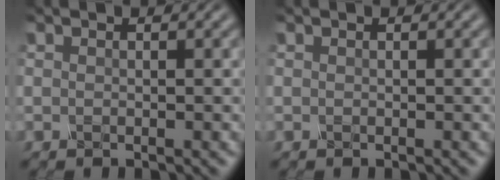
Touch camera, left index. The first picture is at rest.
{"total": 0.0}